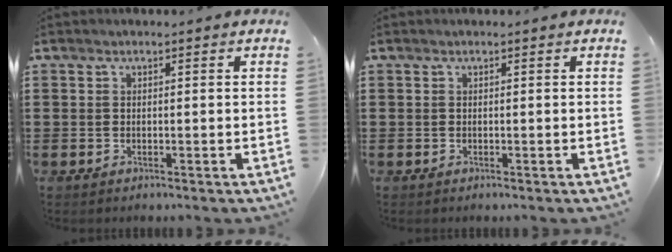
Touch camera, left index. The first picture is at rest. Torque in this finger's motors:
{"motor_torque": [0.00, 0.00, 0.00, 0.00]}